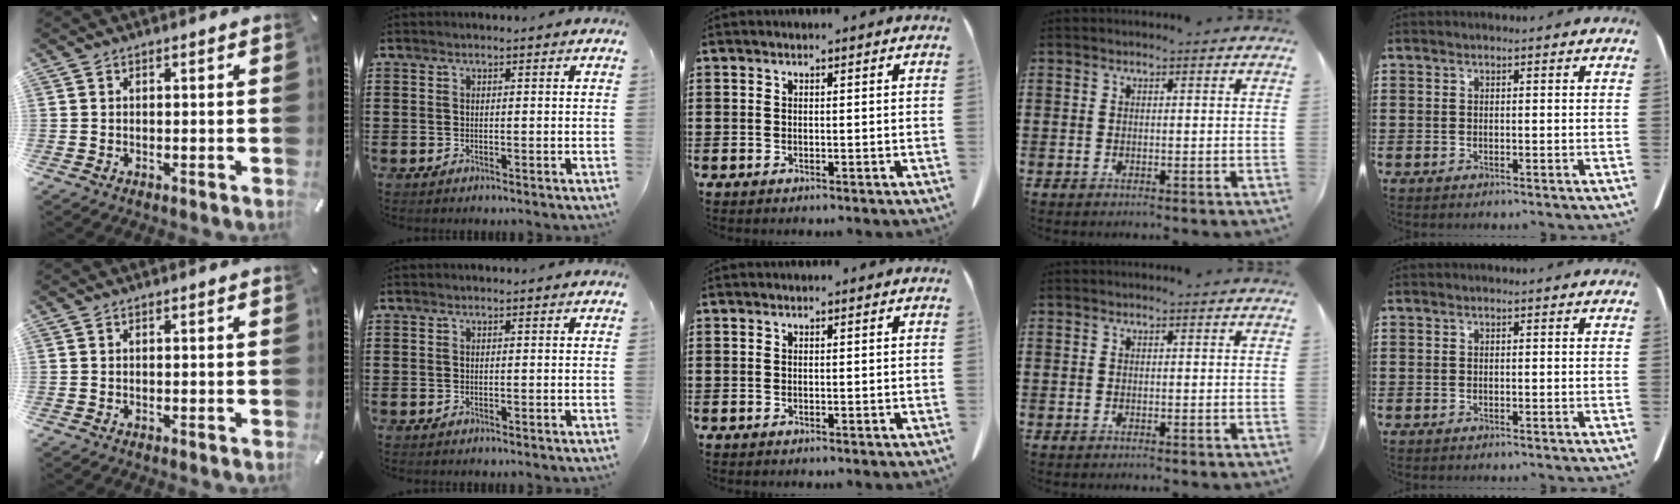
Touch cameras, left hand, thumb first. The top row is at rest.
{}